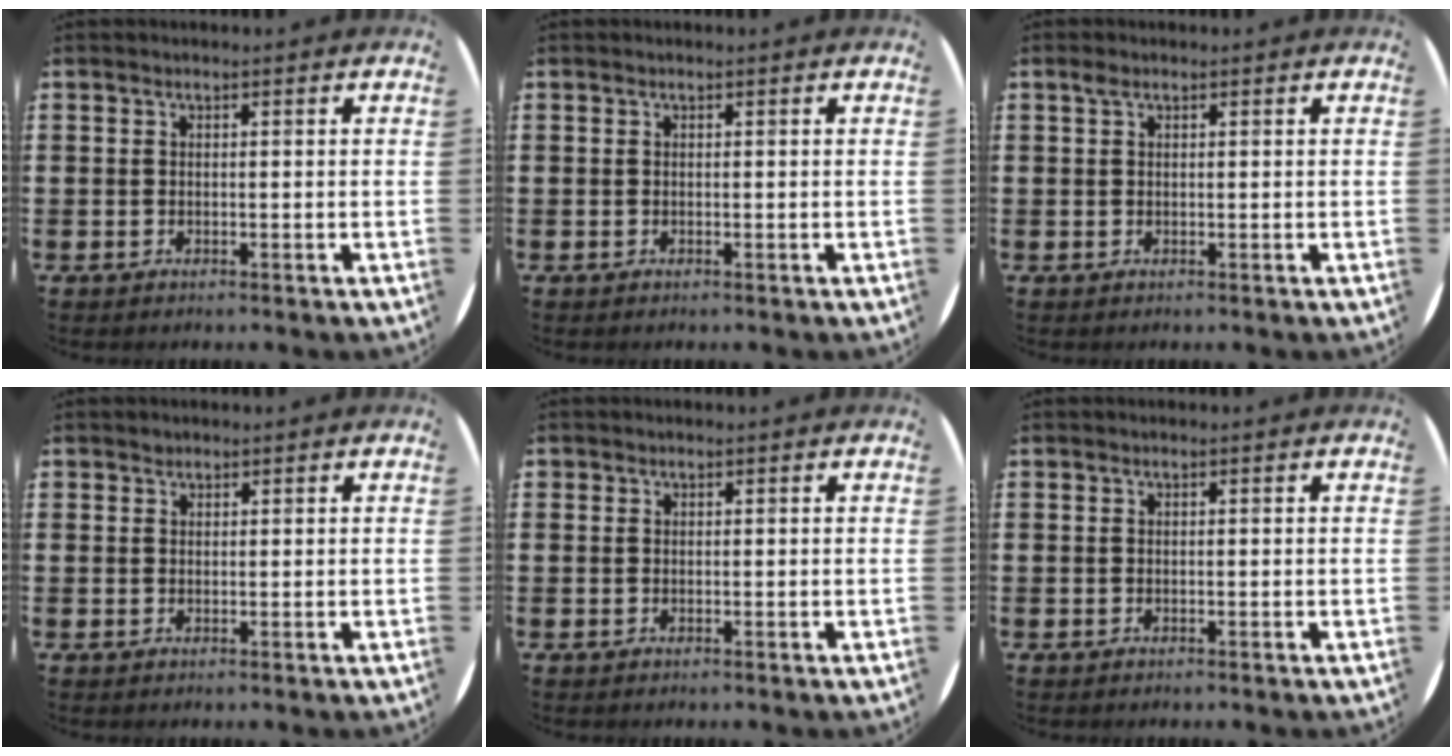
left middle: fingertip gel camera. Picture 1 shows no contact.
{"total": 0.0}
{"total": 0.9, "force": [0.5, 0.6, 0.5], "torque": [-0.004, 0.001, 0.007]}
{"total": 0.7, "force": [0.6, 0.3, 0.0], "torque": [-0.001, 0.002, 0.012]}
{"total": 0.0}
{"total": 0.0}